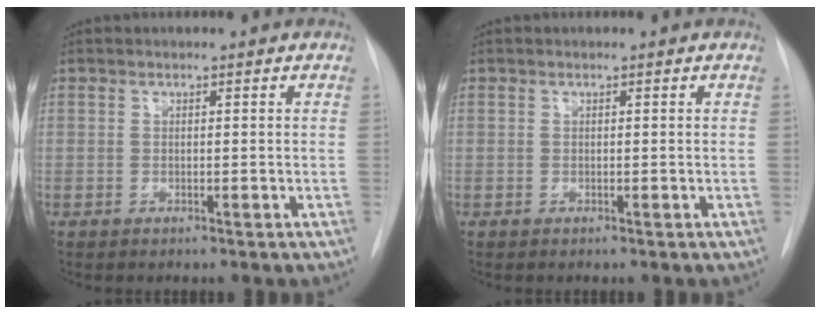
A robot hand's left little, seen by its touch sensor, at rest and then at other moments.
{"total": 0.0}